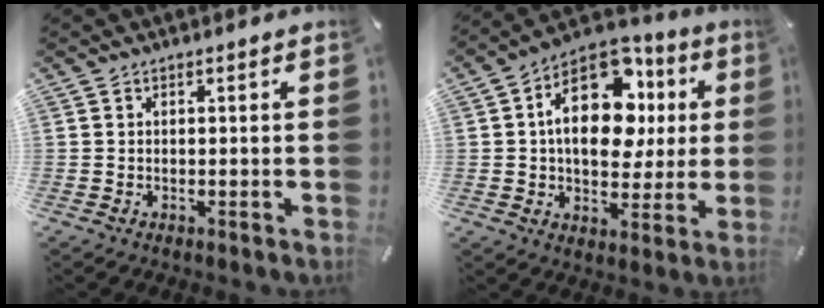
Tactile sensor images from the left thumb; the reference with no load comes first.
{"total": 19.0, "force": [4.2, 12.6, 13.7], "torque": [-0.213, -0.015, 0.075]}